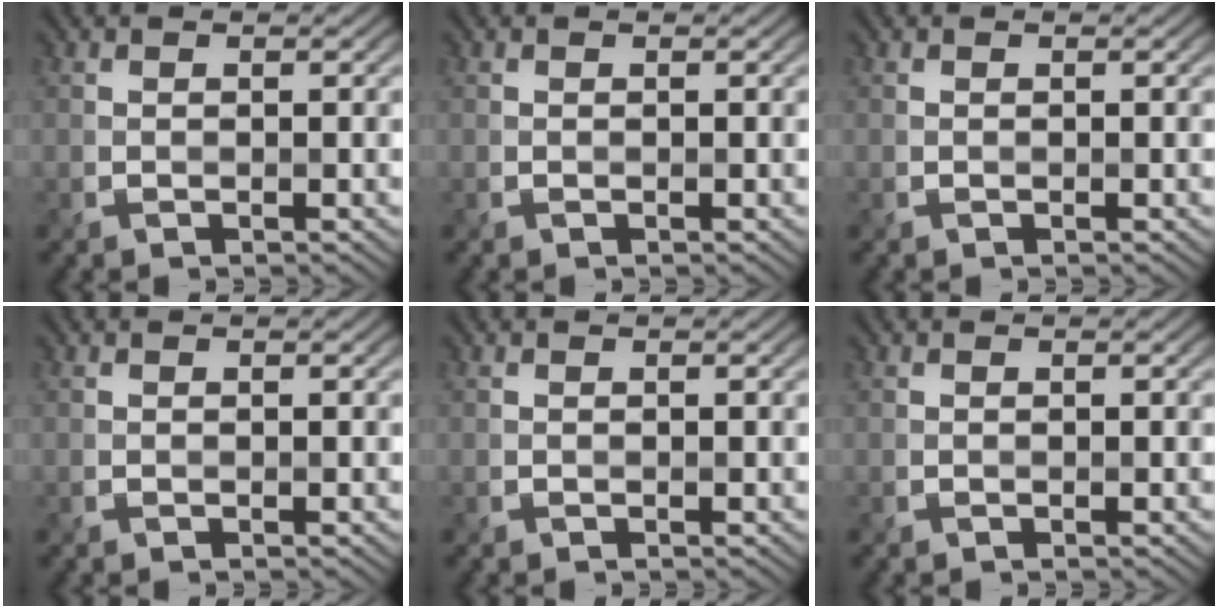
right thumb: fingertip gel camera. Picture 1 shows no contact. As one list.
[{"total": 0.0}, {"total": 0.0}, {"total": 0.0}, {"total": 0.0}, {"total": 0.0}]